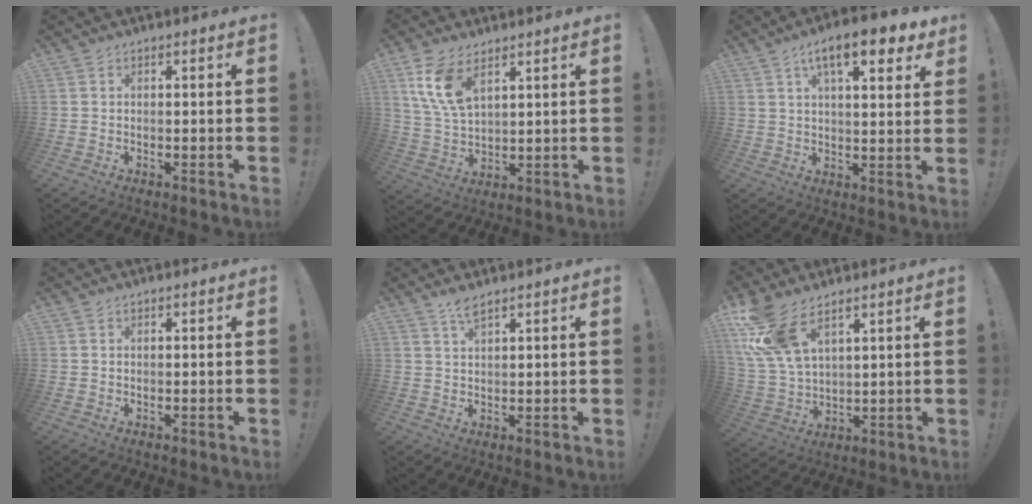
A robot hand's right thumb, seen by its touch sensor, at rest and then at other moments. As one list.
[{"total": 10.9, "force": [6.0, 5.4, 7.3], "torque": [-0.155, -0.018, 0.113]}, {"total": 12.7, "force": [6.5, 3.8, 10.2], "torque": [-0.152, -0.023, 0.101]}, {"total": 0.0}, {"total": 3.4, "force": [2.6, 0.6, 2.1], "torque": [-0.032, -0.015, 0.043]}, {"total": 13.8, "force": [8.8, 6.5, 8.5], "torque": [-0.185, -0.039, 0.168]}]